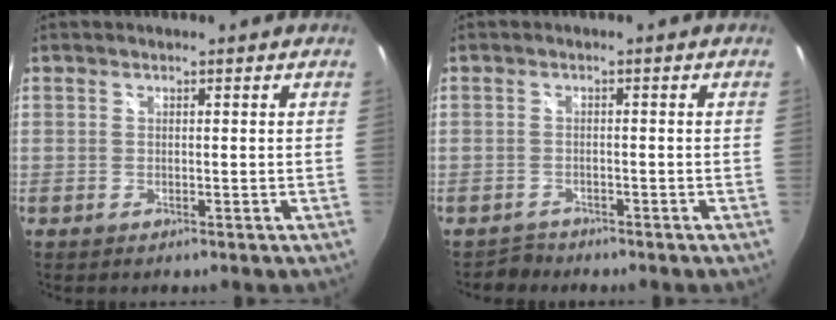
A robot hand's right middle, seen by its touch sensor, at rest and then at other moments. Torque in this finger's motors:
{"motor_torque": [0.00, -0.17, -0.11, -0.02]}